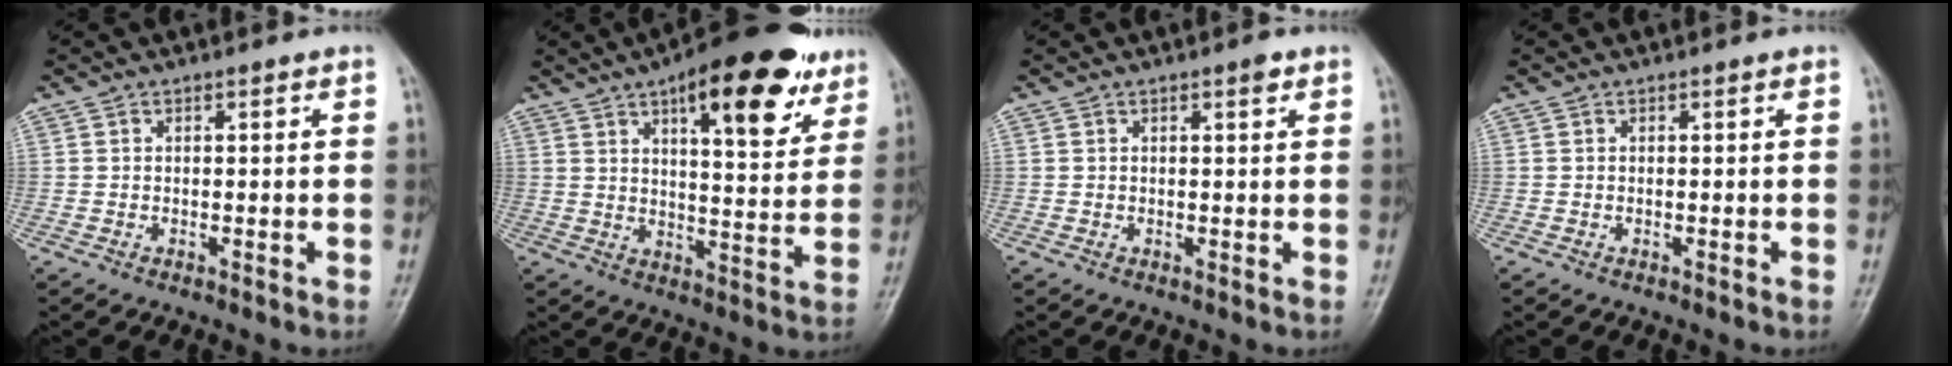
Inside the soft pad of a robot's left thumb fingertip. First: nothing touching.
{"total": 19.1, "force": [10.7, 7.0, 14.2], "torque": [-0.163, -0.036, 0.151]}
{"total": 1.4, "force": [0.8, 0.4, 1.0], "torque": [-0.014, -0.002, 0.010]}
{"total": 0.0}